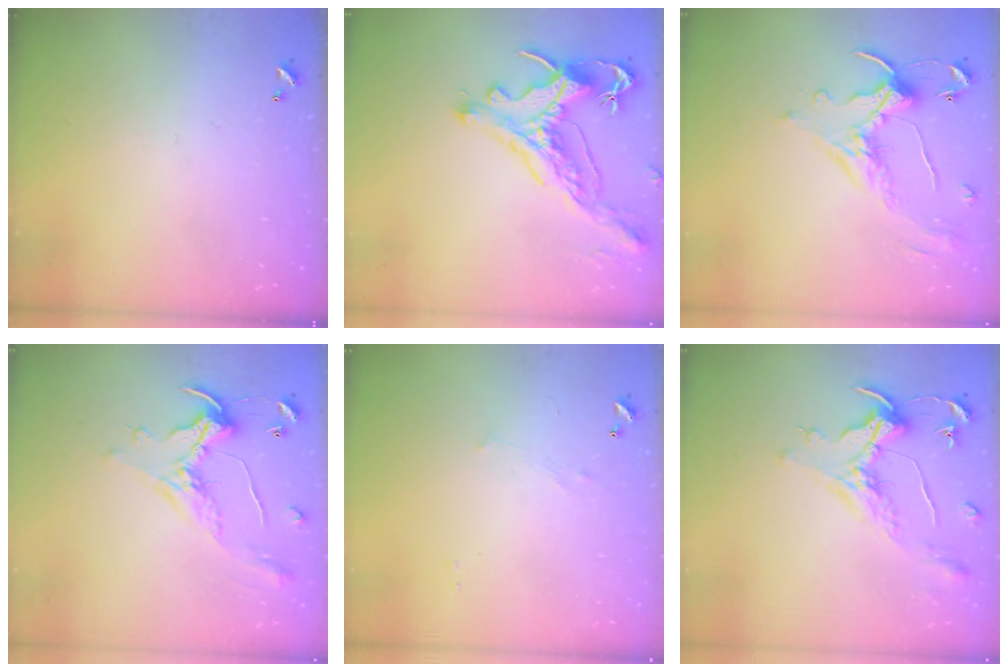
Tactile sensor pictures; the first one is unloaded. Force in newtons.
{"total": 1.7, "press": 0.9, "slide": 1.4}
{"total": 1.7, "press": 1.3, "slide": 1.1}
{"total": 1.1, "press": 0.8, "slide": 0.8}
{"total": 3.0, "press": 2.9, "slide": 0.4}
{"total": 1.6, "press": 1.4, "slide": 0.7}